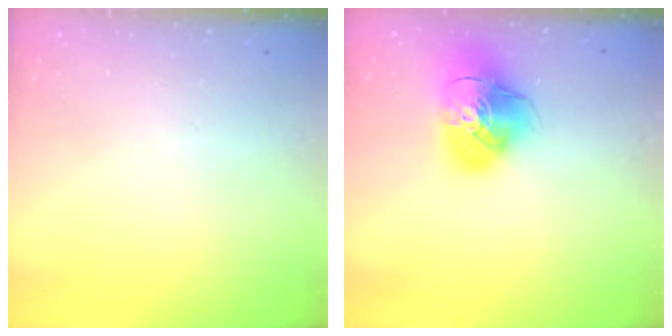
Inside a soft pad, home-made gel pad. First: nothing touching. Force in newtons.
{"total": 14.9, "press": 14.8, "slide": 1.9}